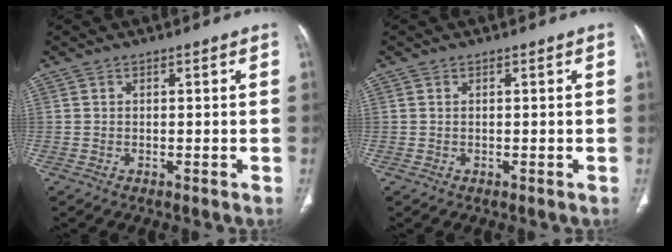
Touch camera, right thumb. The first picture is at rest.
{"total": 0.0}